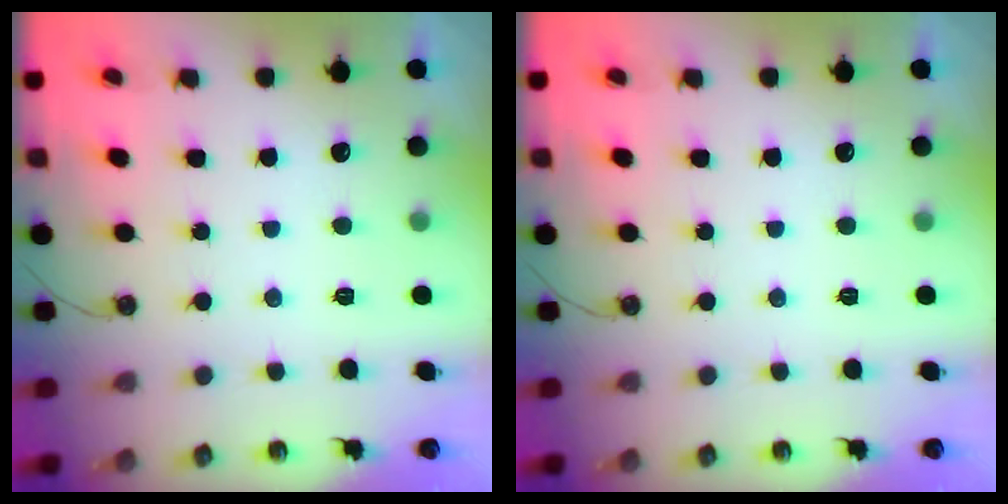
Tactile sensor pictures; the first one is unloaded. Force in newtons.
{"total": 0.0}